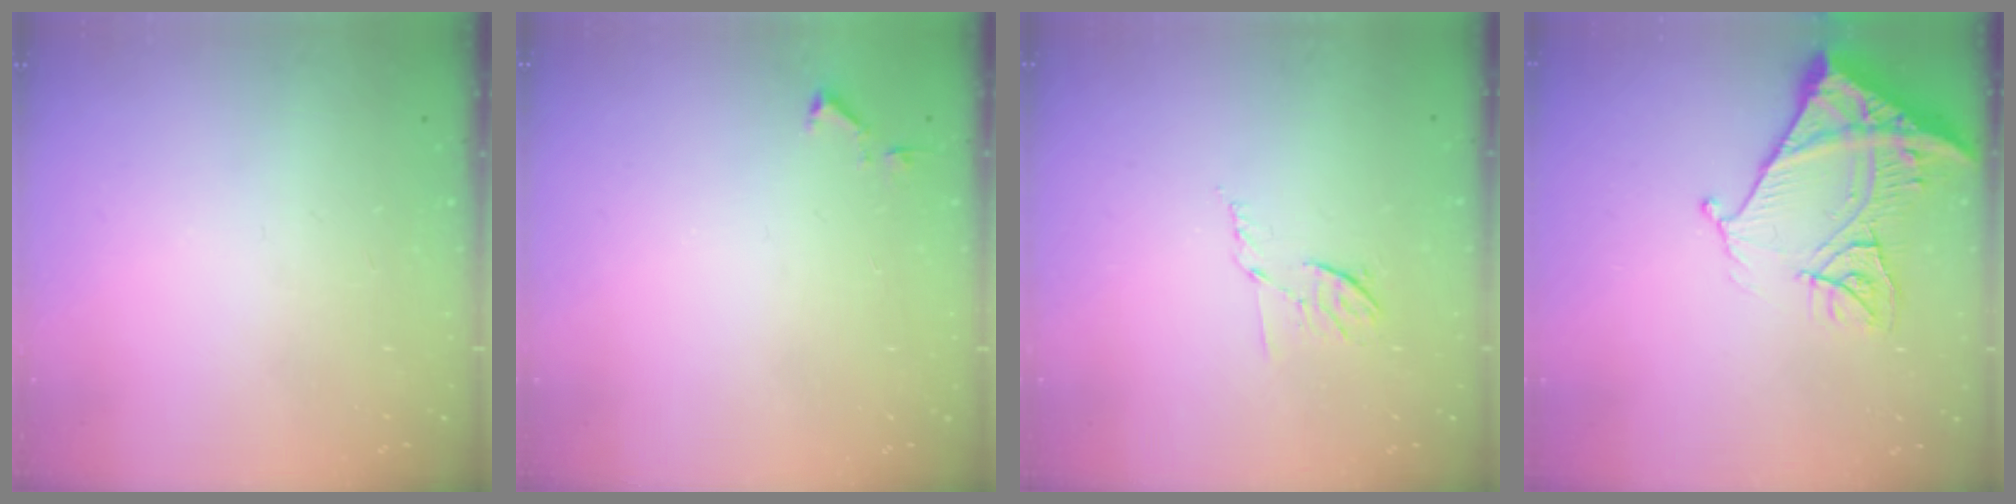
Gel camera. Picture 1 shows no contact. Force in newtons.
{"total": 3.1, "press": 3.1, "slide": 0.6}
{"total": 5.9, "press": 5.9, "slide": 1.0}
{"total": 15.3, "press": 15.2, "slide": 1.7}